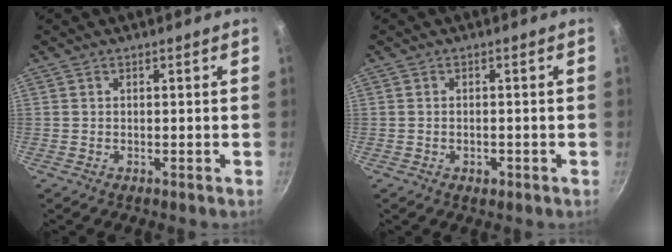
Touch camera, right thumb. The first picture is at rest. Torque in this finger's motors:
{"motor_torque": [-0.65, -0.29, -0.30, 0.12, -0.01]}